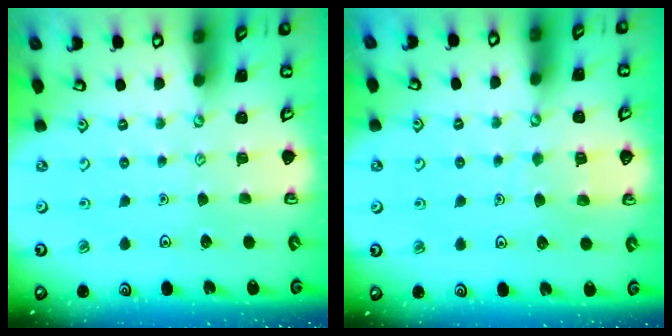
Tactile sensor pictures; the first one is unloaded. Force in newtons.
{"total": 4.6, "press": 4.6, "slide": 0.4}